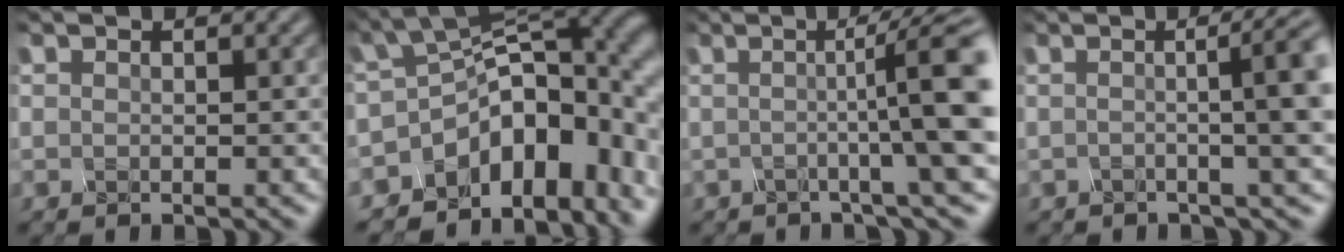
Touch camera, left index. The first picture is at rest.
{"total": 13.6, "force": [-6.5, 8.5, 8.3], "torque": [-0.100, -0.014, -0.101]}
{"total": 9.8, "force": [0.1, 1.4, 9.7], "torque": [-0.103, 0.015, -0.005]}
{"total": 8.8, "force": [0.4, 2.7, 8.4], "torque": [-0.059, 0.025, -0.014]}